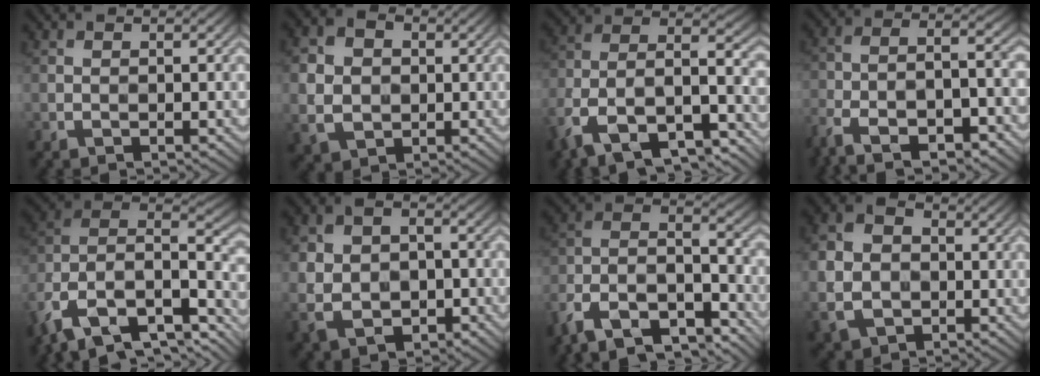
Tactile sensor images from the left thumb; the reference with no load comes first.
{"total": 6.5, "force": [0.0, 5.6, 3.5], "torque": [-0.101, -0.003, -0.004]}
{"total": 16.0, "force": [-10.1, 7.4, 10.0], "torque": [-0.231, -0.031, -0.163]}
{"total": 12.1, "force": [-8.1, 4.2, 8.0], "torque": [-0.165, -0.022, -0.145]}
{"total": 17.1, "force": [-9.2, 9.8, 10.5], "torque": [-0.254, -0.022, -0.143]}
{"total": 8.9, "force": [-1.8, 6.7, 5.6], "torque": [-0.121, -0.026, -0.030]}
{"total": 15.9, "force": [-12.1, 6.4, 8.1], "torque": [-0.204, -0.022, -0.198]}
{"total": 7.4, "force": [-0.9, 6.0, 4.1], "torque": [-0.115, -0.013, -0.025]}